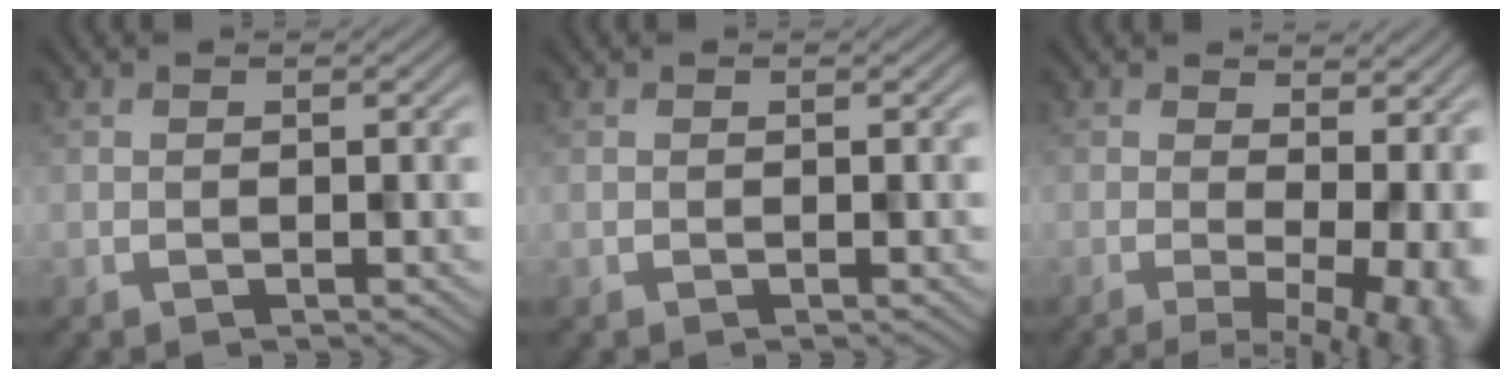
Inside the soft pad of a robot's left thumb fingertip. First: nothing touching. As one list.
[{"total": 0.0}, {"total": 8.6, "force": [-0.5, 2.9, 8.0], "torque": [-0.079, 0.001, 0.010]}]